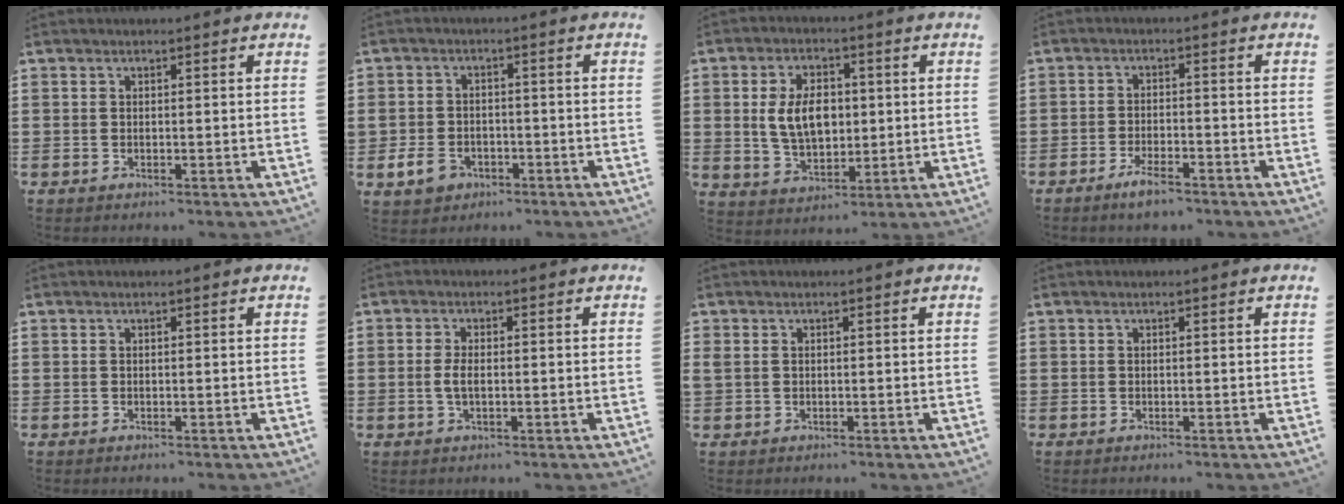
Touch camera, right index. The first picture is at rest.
{"total": 4.1, "force": [-2.2, 2.8, 1.9], "torque": [-0.059, 0.000, -0.049]}
{"total": 7.7, "force": [0.8, 4.8, 6.0], "torque": [-0.121, 0.006, 0.007]}
{"total": 3.4, "force": [-2.7, 0.8, 2.0], "torque": [-0.049, 0.003, -0.054]}
{"total": 0.0}
{"total": 2.5, "force": [-0.2, 1.0, 2.2], "torque": [-0.057, -0.004, -0.010]}
{"total": 0.9, "force": [0.2, 0.8, 0.5], "torque": [-0.013, 0.006, 0.003]}
{"total": 0.0}